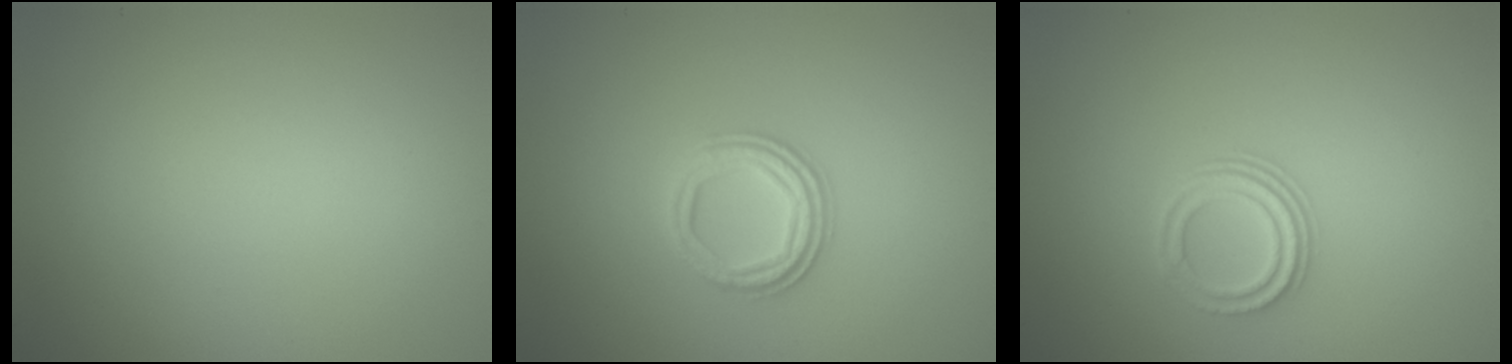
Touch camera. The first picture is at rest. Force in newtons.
{"total": 3.1, "press": 2.6, "slide": 1.6}
{"total": 2.5, "press": 2.1, "slide": 1.4}